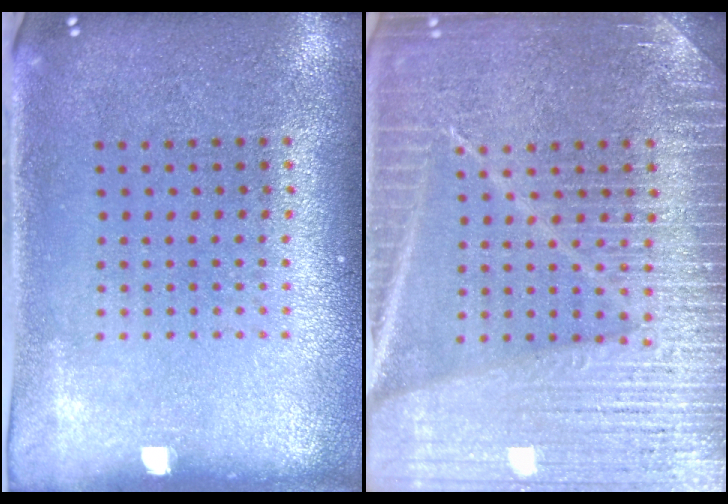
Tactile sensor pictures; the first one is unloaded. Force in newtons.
{"total": 6.7, "press": 6.6, "slide": 0.8}